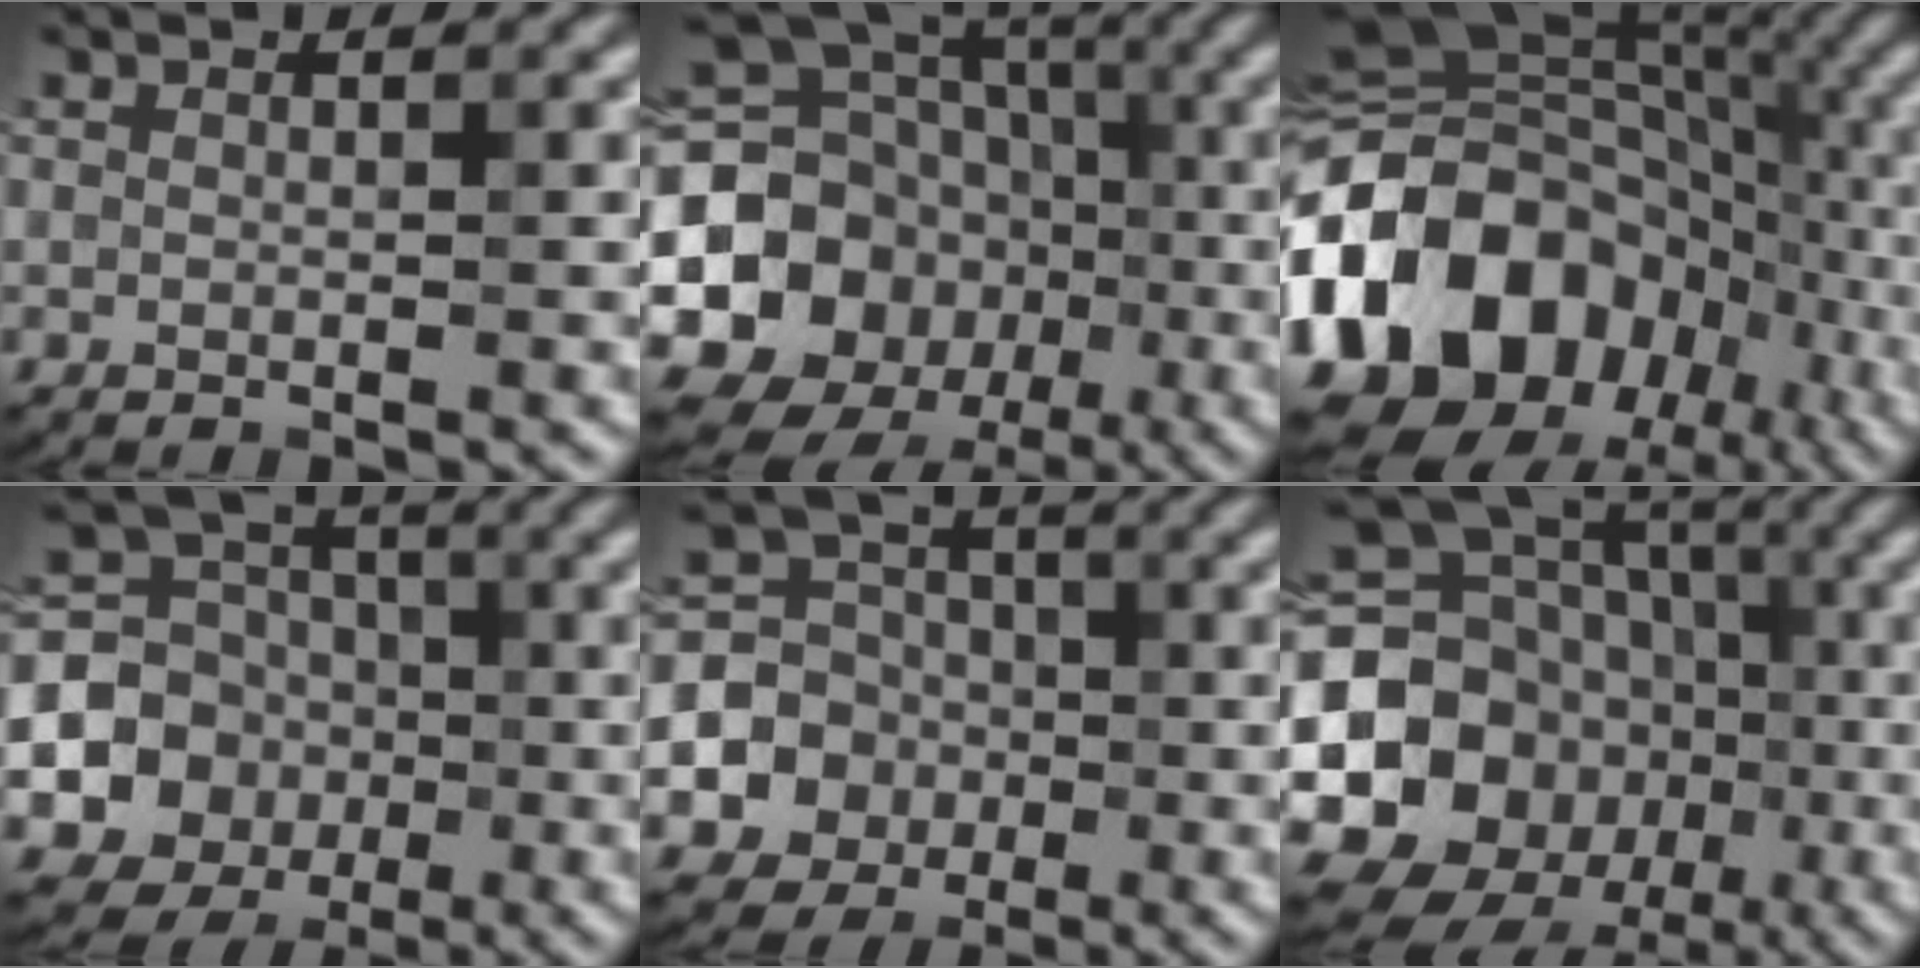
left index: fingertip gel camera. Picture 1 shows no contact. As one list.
[{"total": 18.0, "force": [-3.4, 15.8, 7.9], "torque": [-0.165, 0.009, -0.090]}, {"total": 16.2, "force": [-5.8, 11.4, 9.8], "torque": [-0.192, 0.010, -0.114]}, {"total": 8.5, "force": [-1.6, 7.6, 3.4], "torque": [-0.077, -0.015, -0.043]}, {"total": 5.7, "force": [-1.5, 5.0, 2.1], "torque": [-0.040, -0.001, -0.038]}, {"total": 20.2, "force": [-4.4, 17.7, 8.7], "torque": [-0.178, 0.003, -0.108]}]